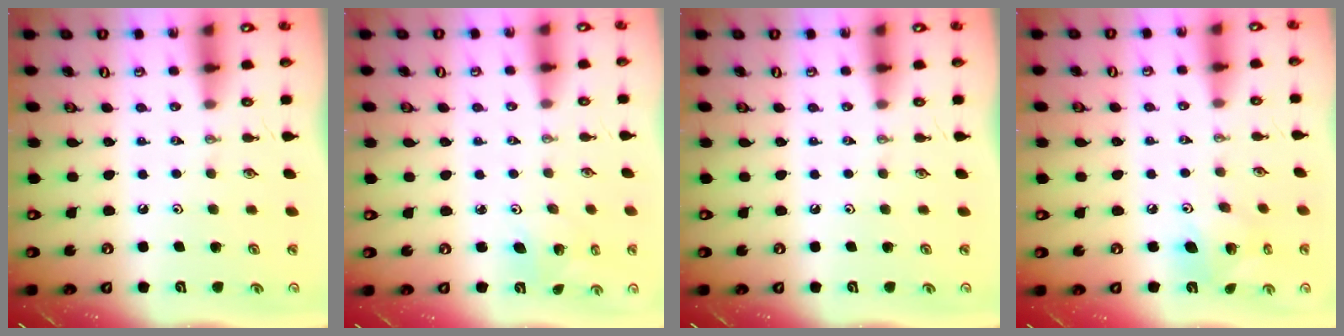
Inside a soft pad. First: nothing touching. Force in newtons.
{"total": 2.7, "press": 2.7, "slide": 0.1}
{"total": 0.0}
{"total": 9.2, "press": 9.2, "slide": 0.7}